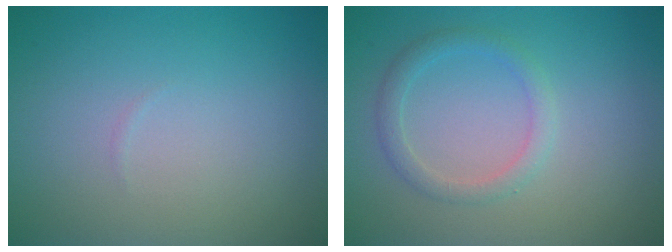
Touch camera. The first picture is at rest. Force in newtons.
{"total": 1.9, "press": 1.9, "slide": 0.0}